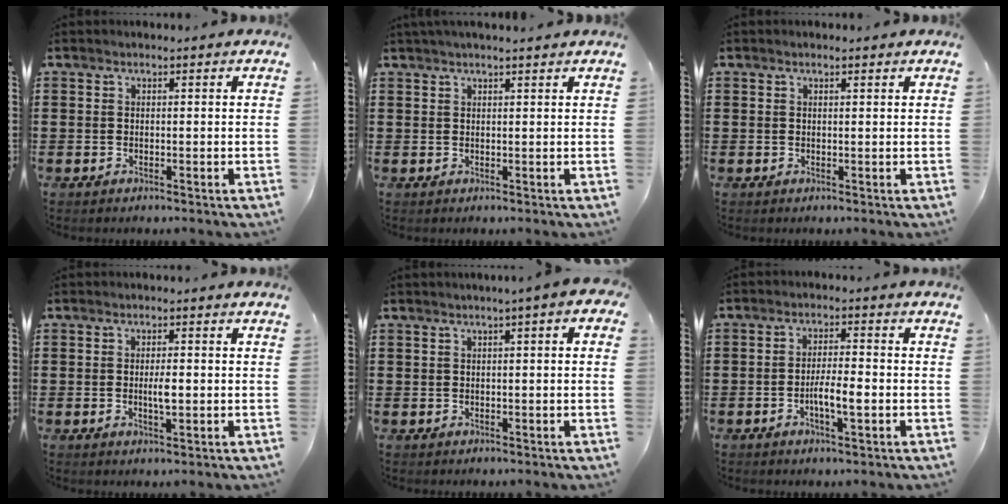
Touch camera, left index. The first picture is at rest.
{"total": 1.5, "force": [1.3, 0.0, 0.7], "torque": [-0.015, 0.001, 0.024]}
{"total": 0.8, "force": [0.5, 0.2, 0.5], "torque": [-0.012, 0.002, 0.009]}
{"total": 2.7, "force": [-0.1, 0.7, 2.6], "torque": [-0.049, -0.001, -0.002]}
{"total": 1.6, "force": [0.3, 0.1, 1.6], "torque": [-0.029, -0.002, 0.006]}
{"total": 4.3, "force": [-1.3, 0.8, 4.0], "torque": [-0.076, 0.001, -0.026]}